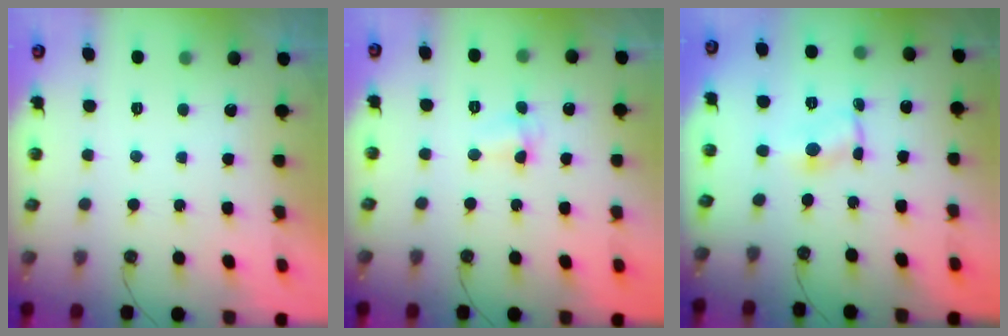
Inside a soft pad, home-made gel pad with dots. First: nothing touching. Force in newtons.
{"total": 2.9, "press": 2.8, "slide": 0.7}
{"total": 1.3, "press": 1.3, "slide": 0.2}